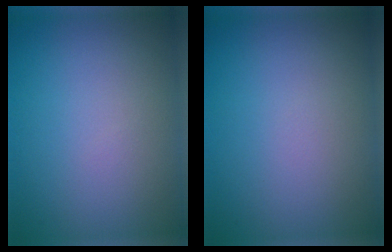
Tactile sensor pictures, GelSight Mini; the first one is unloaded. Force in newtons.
{"total": 0.0}